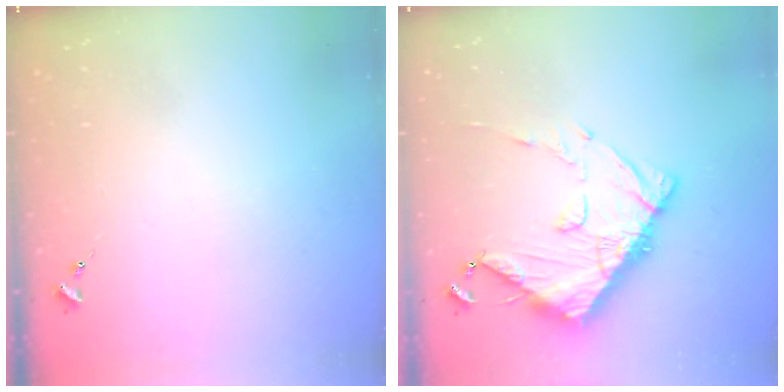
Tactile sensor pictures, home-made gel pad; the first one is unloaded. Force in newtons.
{"total": 14.1, "press": 14.0, "slide": 1.6}